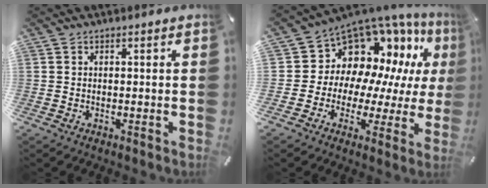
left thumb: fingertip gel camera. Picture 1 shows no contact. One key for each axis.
{"total": 12.4, "fx": 7.0, "fy": 9.5, "fz": 3.6, "tx": -0.067, "ty": -0.077, "tz": 0.134}